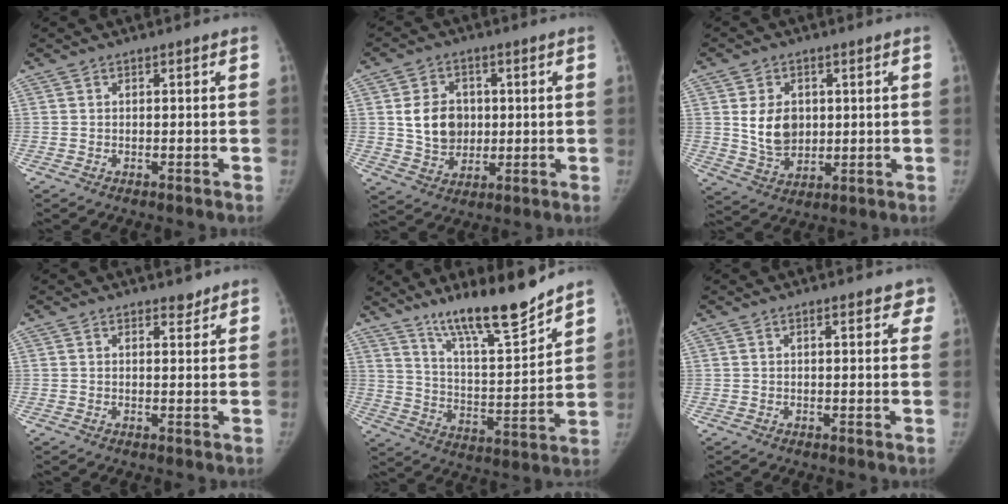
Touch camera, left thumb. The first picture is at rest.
{"total": 9.4, "force": [1.2, 7.8, 5.2], "torque": [-0.050, -0.007, 0.026]}
{"total": 8.6, "force": [1.5, 6.6, 5.4], "torque": [-0.060, -0.015, 0.039]}
{"total": 1.7, "force": [1.5, 0.8, 0.4], "torque": [0.011, -0.011, 0.018]}
{"total": 15.5, "force": [12.7, 1.9, 8.8], "torque": [-0.120, -0.086, 0.221]}
{"total": 3.8, "force": [2.5, 1.4, 2.5], "torque": [-0.002, -0.001, 0.026]}